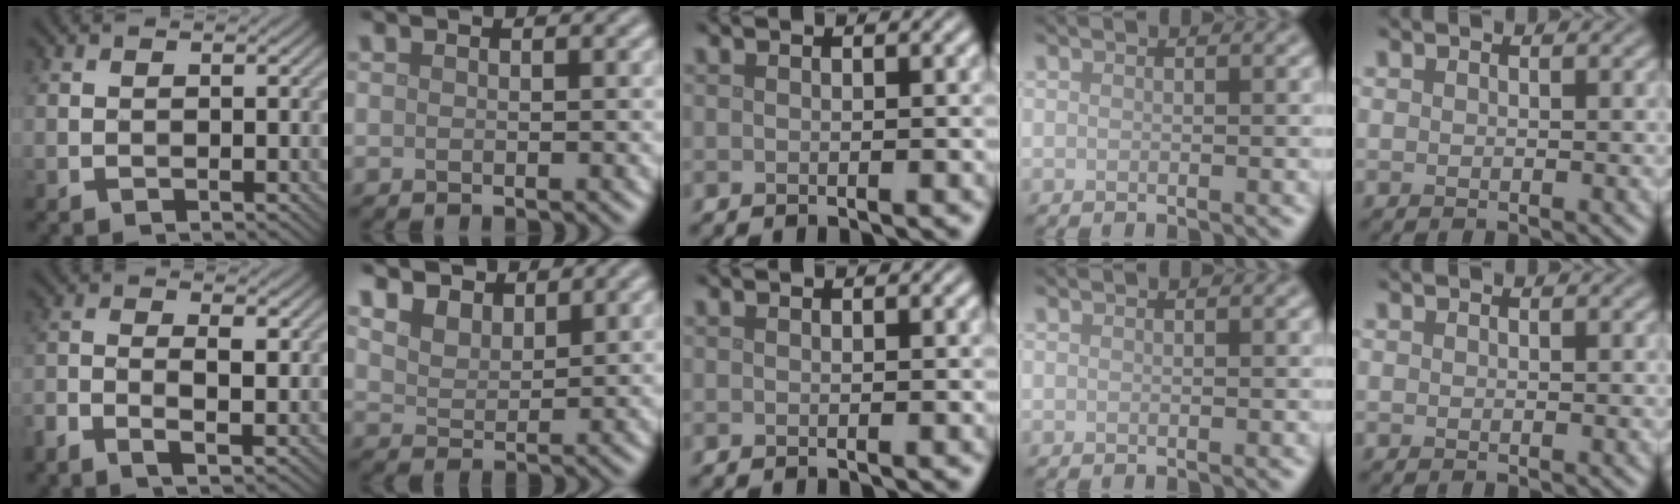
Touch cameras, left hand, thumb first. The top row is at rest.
{"thumb": {"total": 4.3, "force": [-1.5, 1.6, 3.7], "torque": [-0.081, -0.003, -0.029]}, "index": {"total": 5.0, "force": [4.1, 2.3, 1.7], "torque": [-0.065, -0.001, 0.075]}}